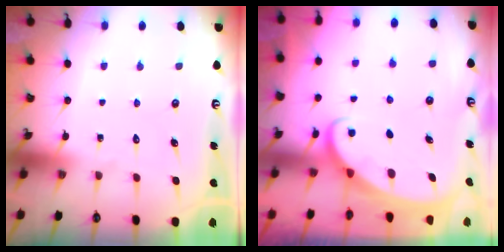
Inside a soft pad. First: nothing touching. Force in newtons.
{"total": 2.1, "press": 2.1, "slide": 0.2}